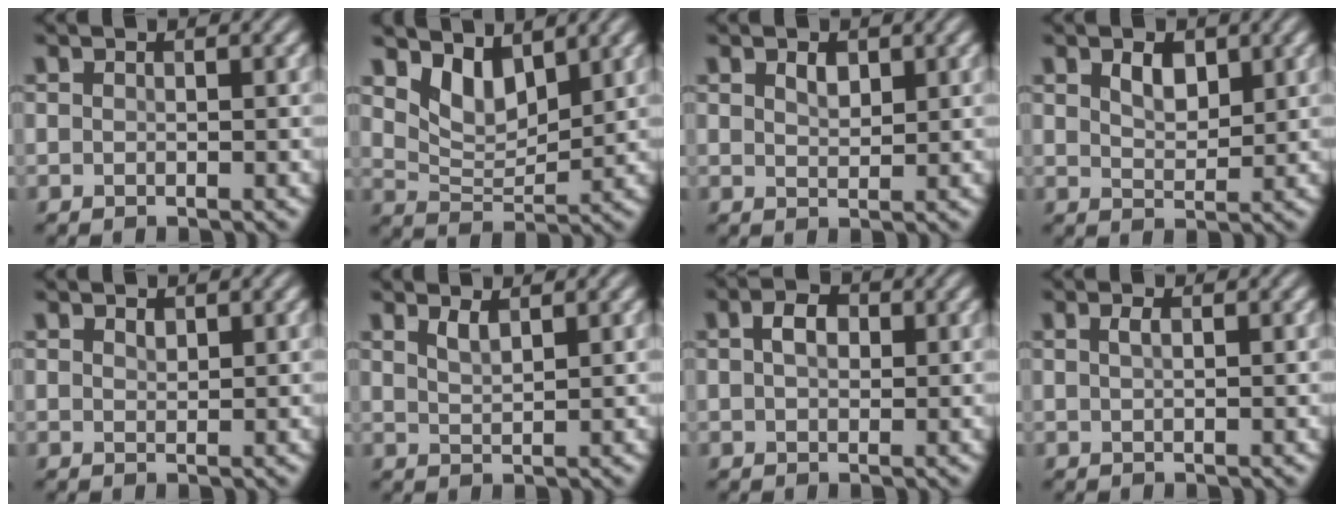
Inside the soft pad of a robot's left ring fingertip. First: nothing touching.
{"total": 3.9, "force": [2.7, 1.8, 2.1], "torque": [-0.052, -0.012, 0.049]}
{"total": 1.5, "force": [0.9, 0.8, 0.9], "torque": [-0.016, 0.000, 0.018]}
{"total": 2.4, "force": [1.3, 1.3, 1.6], "torque": [-0.031, 0.000, 0.024]}
{"total": 0.8, "force": [0.6, 0.4, 0.4], "torque": [-0.008, -0.002, 0.013]}
{"total": 1.5, "force": [1.2, 0.4, 0.9], "torque": [-0.020, -0.002, 0.024]}
{"total": 2.4, "force": [0.7, 1.6, 1.7], "torque": [-0.034, 0.005, 0.008]}
{"total": 0.8, "force": [0.4, 0.3, 0.7], "torque": [-0.016, 0.003, 0.007]}